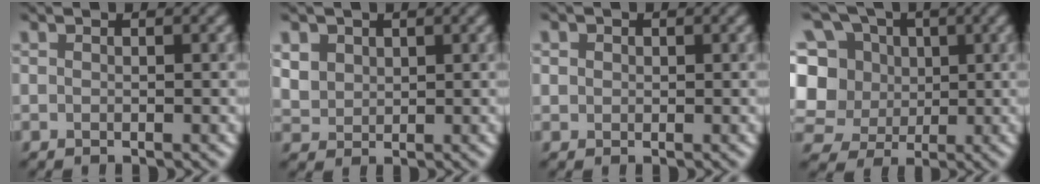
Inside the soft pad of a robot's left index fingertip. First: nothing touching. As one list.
[{"total": 2.9, "force": [1.3, 2.4, 1.0], "torque": [-0.039, 0.004, 0.039]}, {"total": 1.7, "force": [0.8, 1.4, 0.5], "torque": [0.001, 0.014, -0.003]}, {"total": 12.9, "force": [2.4, 11.4, 5.4], "torque": [-0.161, 0.034, 0.030]}]